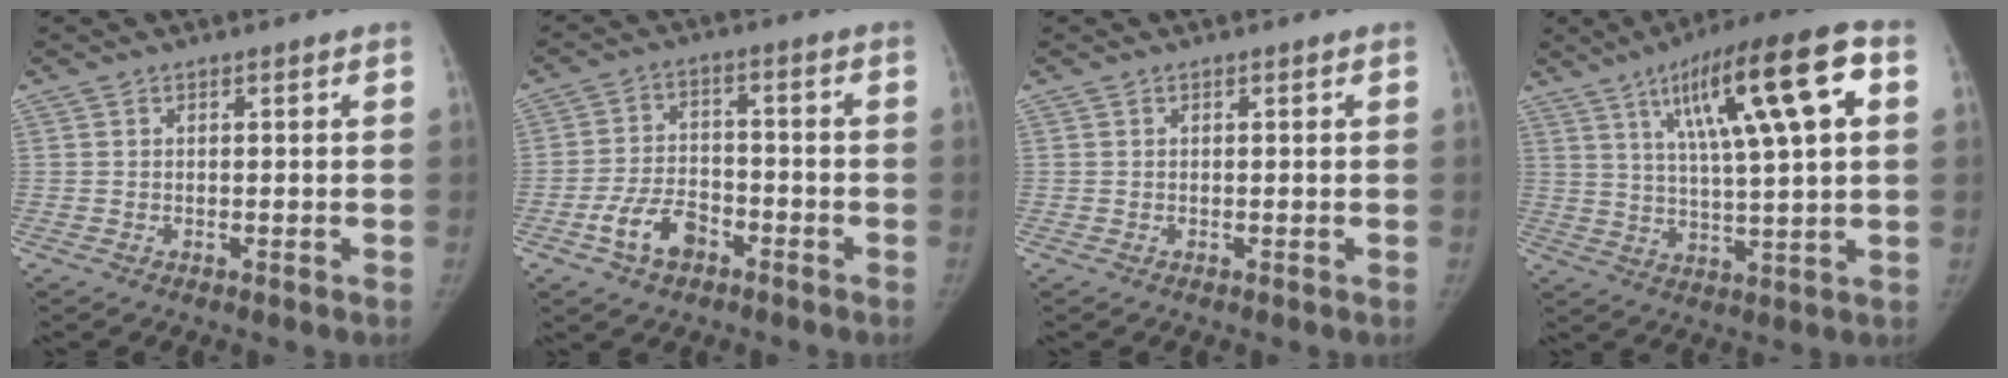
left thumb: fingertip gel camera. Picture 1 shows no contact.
{"total": 7.8, "force": [-4.3, 4.8, 4.3], "torque": [-0.074, 0.029, -0.077]}
{"total": 0.0}
{"total": 19.4, "force": [6.9, 3.8, 17.8], "torque": [-0.278, 0.006, 0.107]}